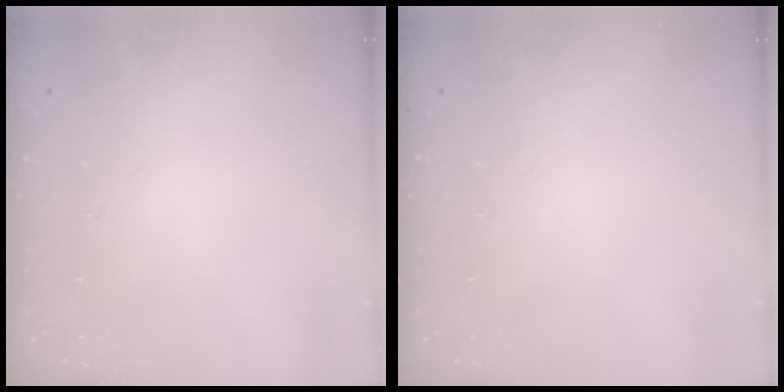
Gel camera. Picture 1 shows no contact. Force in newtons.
{"total": 0.0}